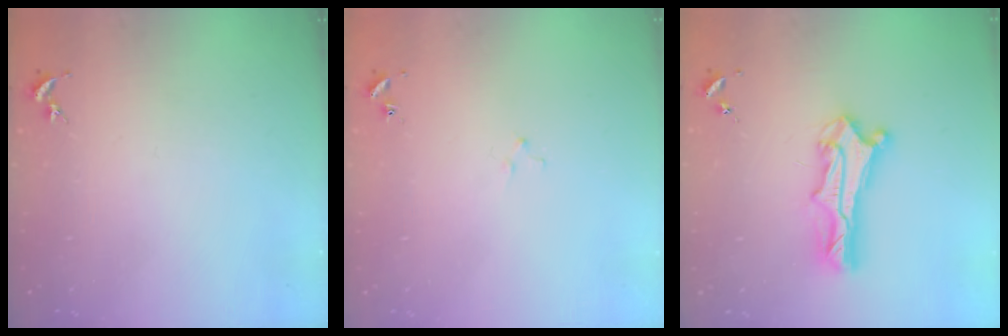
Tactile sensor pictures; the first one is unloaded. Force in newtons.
{"total": 1.5, "press": 1.5, "slide": 0.2}
{"total": 6.6, "press": 6.6, "slide": 0.5}